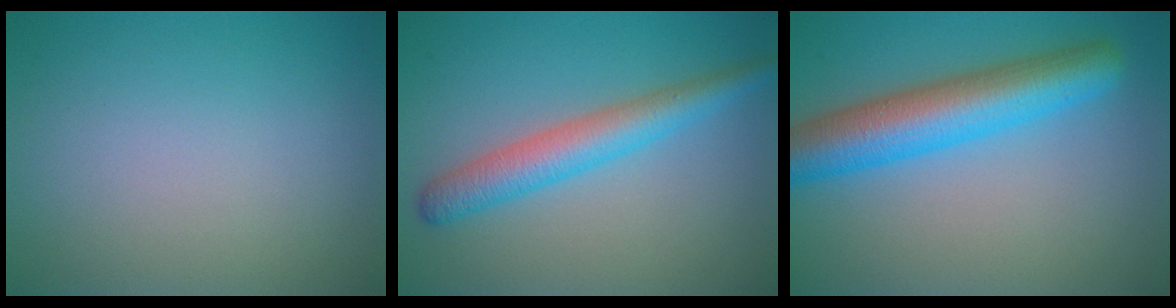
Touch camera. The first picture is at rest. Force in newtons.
{"total": 4.3, "press": 4.3, "slide": 0.1}
{"total": 7.6, "press": 7.6, "slide": 0.2}